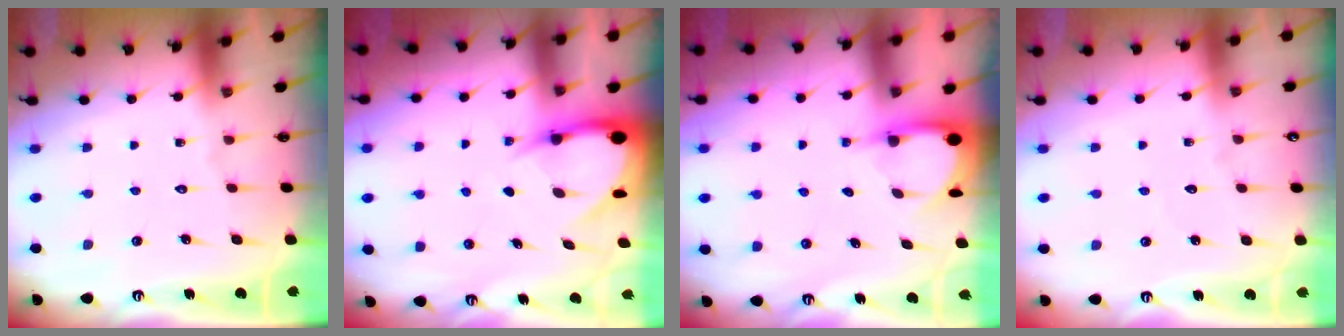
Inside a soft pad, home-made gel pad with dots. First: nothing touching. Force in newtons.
{"total": 5.2, "press": 5.1, "slide": 0.7}
{"total": 3.5, "press": 3.5, "slide": 0.2}
{"total": 2.4, "press": 2.4, "slide": 0.2}